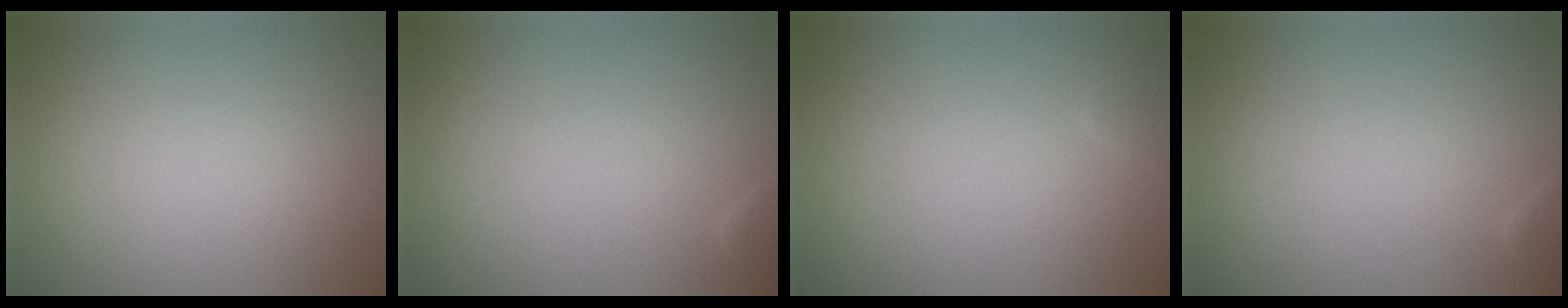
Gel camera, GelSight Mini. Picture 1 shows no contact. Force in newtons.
{"total": 0.8, "press": 0.8, "slide": 0.1}
{"total": 0.7, "press": 0.7, "slide": 0.0}
{"total": 0.8, "press": 0.8, "slide": 0.1}